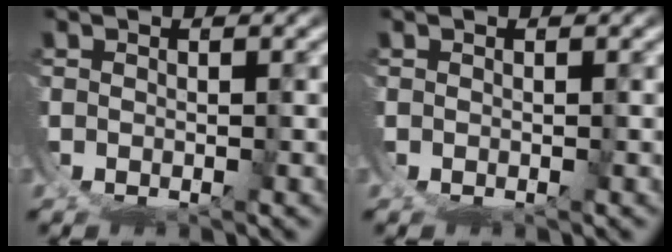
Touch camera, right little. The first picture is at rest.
{"total": 0.0}